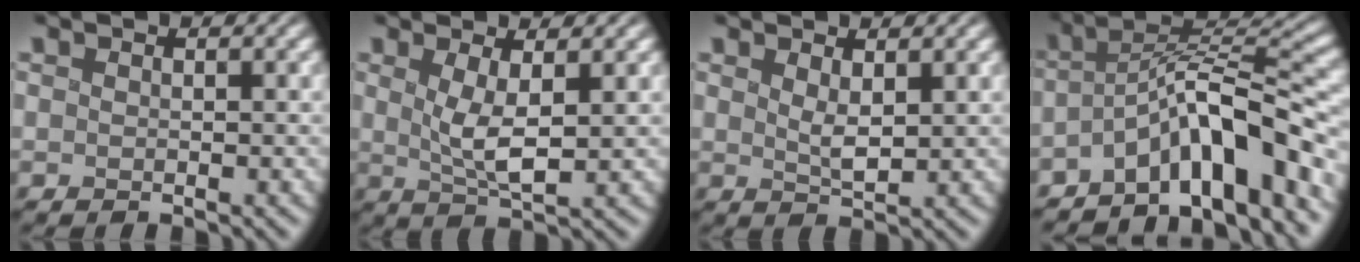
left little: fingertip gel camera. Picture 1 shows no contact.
{"total": 3.2, "force": [0.3, 1.0, 3.0], "torque": [-0.063, -0.008, 0.010]}
{"total": 1.8, "force": [0.8, 0.7, 1.5], "torque": [-0.028, -0.007, 0.017]}
{"total": 8.3, "force": [-4.9, 2.0, 6.4], "torque": [-0.084, 0.014, -0.096]}